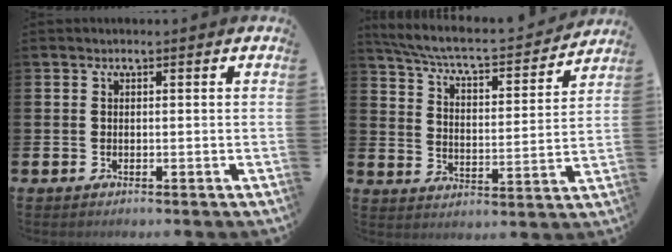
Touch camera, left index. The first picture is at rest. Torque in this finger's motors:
{"motor_torque": [0.13, -0.43, 0.09, 0.03]}